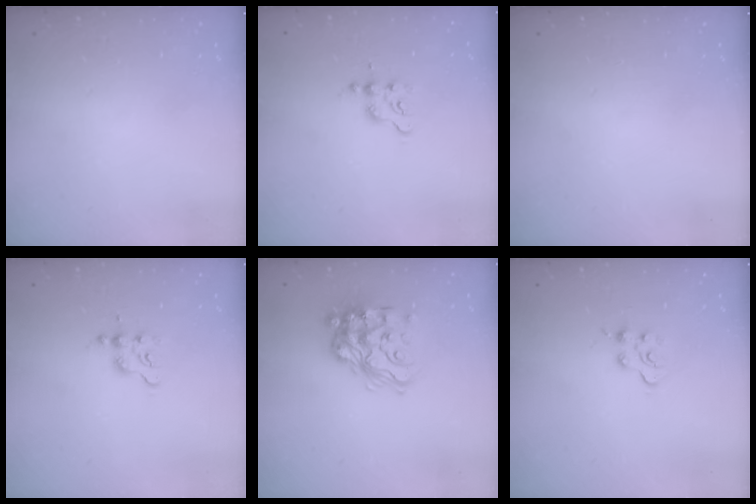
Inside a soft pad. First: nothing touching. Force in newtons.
{"total": 2.9, "press": 2.9, "slide": 0.4}
{"total": 0.0}
{"total": 3.0, "press": 3.0, "slide": 0.4}
{"total": 16.6, "press": 16.5, "slide": 1.9}
{"total": 4.8, "press": 4.8, "slide": 0.4}